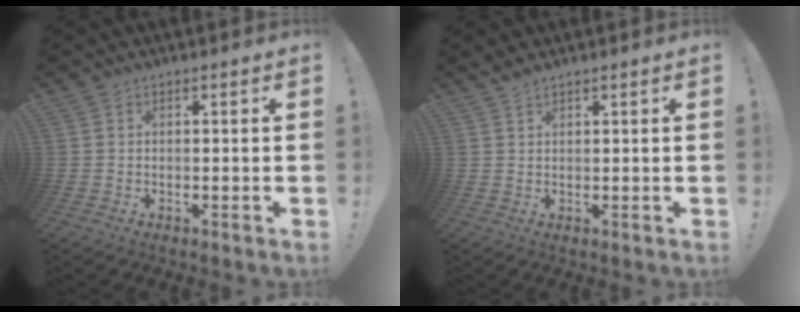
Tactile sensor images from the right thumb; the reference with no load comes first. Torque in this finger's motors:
{"motor_torque": [-0.32, 0.18, -0.07, -0.25, 0.09]}